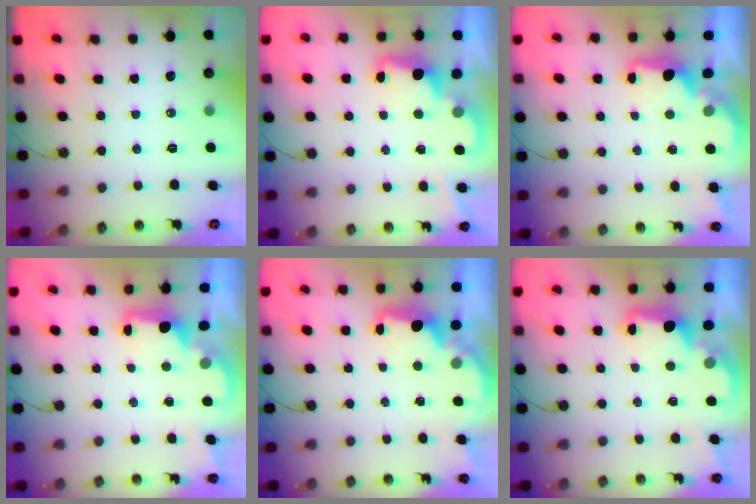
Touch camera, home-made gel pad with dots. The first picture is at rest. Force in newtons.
{"total": 2.4, "press": 2.3, "slide": 0.5}
{"total": 2.0, "press": 1.8, "slide": 0.8}
{"total": 2.2, "press": 2.1, "slide": 0.8}
{"total": 2.4, "press": 2.3, "slide": 0.9}
{"total": 2.8, "press": 2.6, "slide": 0.9}